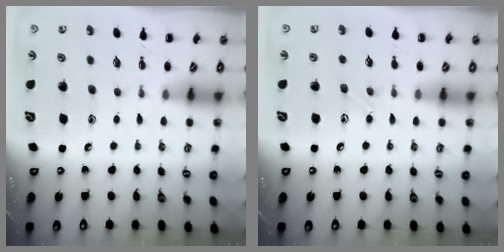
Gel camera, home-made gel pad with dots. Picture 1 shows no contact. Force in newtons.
{"total": 5.8, "press": 5.6, "slide": 1.6}